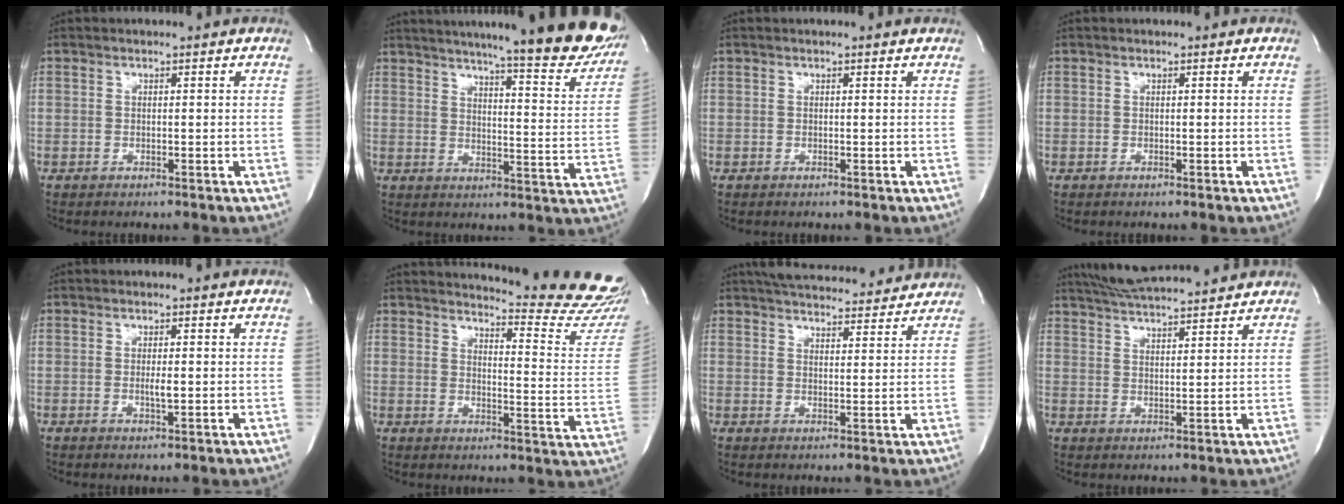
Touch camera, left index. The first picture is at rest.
{"total": 25.1, "force": [20.8, 2.6, 13.7], "torque": [-0.193, -0.053, 0.248]}
{"total": 0.0}
{"total": 0.0}
{"total": 1.6, "force": [-0.3, 0.2, 1.6], "torque": [-0.032, -0.006, -0.006]}
{"total": 19.3, "force": [18.6, -0.4, 4.9], "torque": [-0.071, -0.150, 0.203]}
{"total": 16.0, "force": [15.0, 3.0, 4.7], "torque": [-0.066, 0.024, 0.201]}
{"total": 12.9, "force": [11.9, 1.0, 5.0], "torque": [-0.094, 0.022, 0.182]}